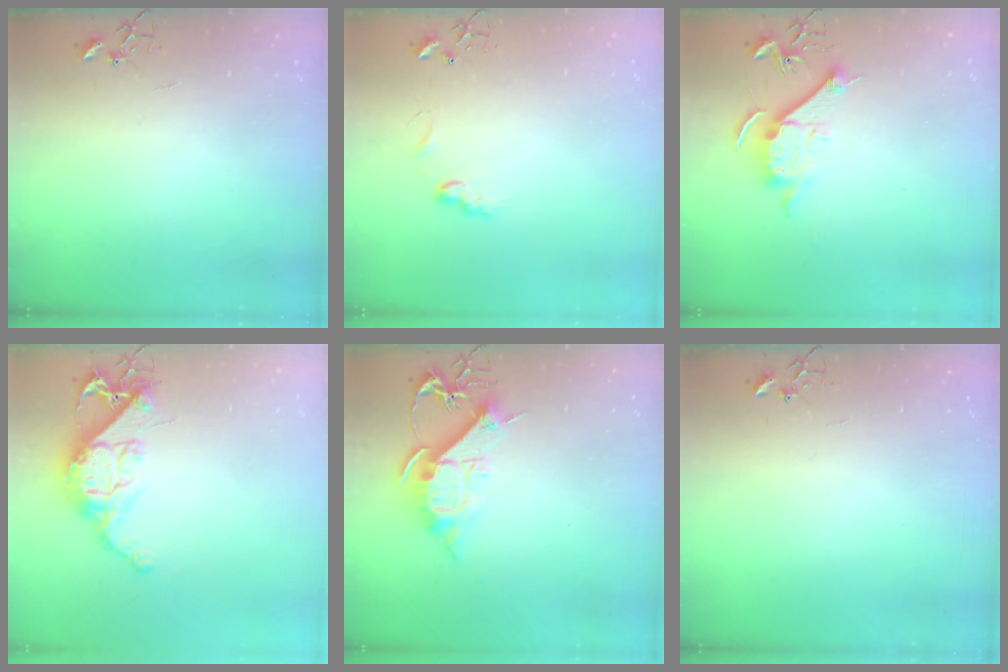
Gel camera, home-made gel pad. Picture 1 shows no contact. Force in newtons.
{"total": 7.6, "press": 7.6, "slide": 0.7}
{"total": 11.3, "press": 11.3, "slide": 0.5}
{"total": 12.8, "press": 12.7, "slide": 1.0}
{"total": 11.9, "press": 11.9, "slide": 0.7}
{"total": 0.0}